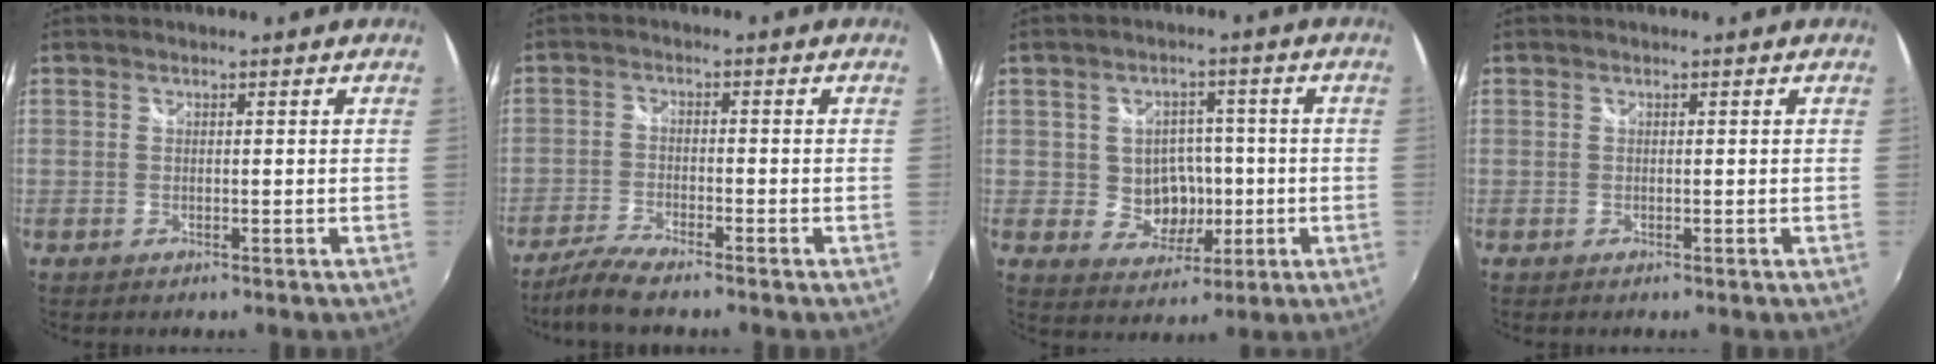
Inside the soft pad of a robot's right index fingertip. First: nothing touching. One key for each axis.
{"total": 6.0, "fx": -5.1, "fy": 0.6, "fz": 3.0, "tx": -0.080, "ty": -0.014, "tz": -0.101}
{"total": 6.9, "fx": -0.8, "fy": 6.2, "fz": 2.9, "tx": -0.059, "ty": 0.012, "tz": 0.002}
{"total": 0.0}